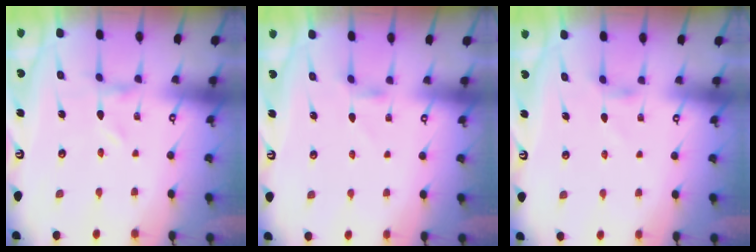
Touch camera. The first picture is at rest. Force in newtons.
{"total": 3.0, "press": 2.9, "slide": 0.5}
{"total": 2.7, "press": 2.7, "slide": 0.4}